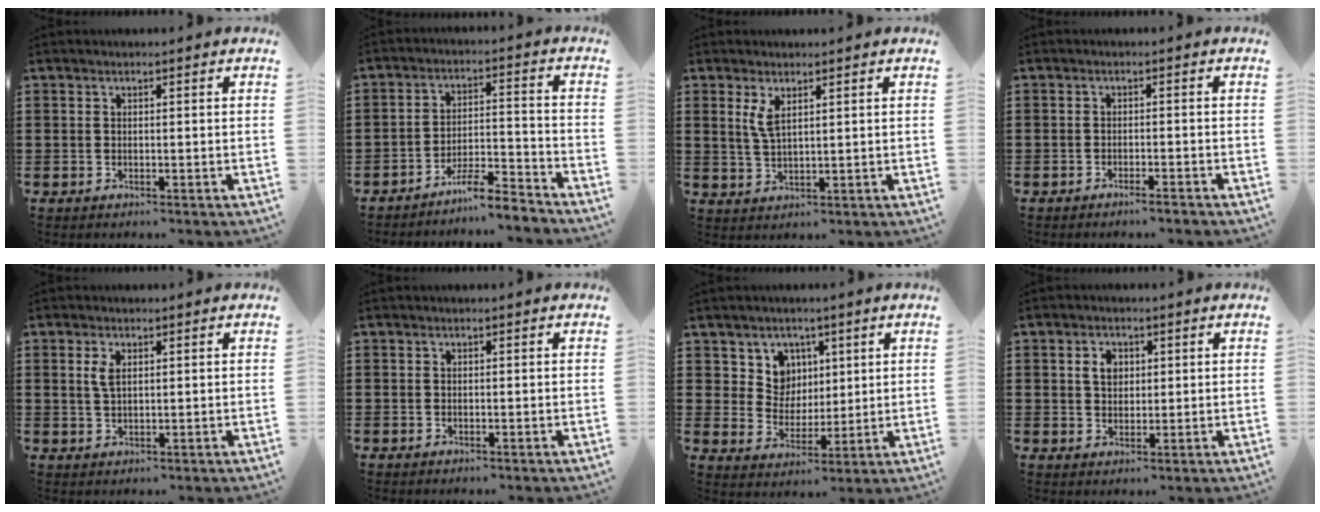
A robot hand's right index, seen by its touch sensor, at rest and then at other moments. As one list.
[{"total": 6.1, "force": [-5.7, 0.4, 2.3], "torque": [-0.044, 0.003, -0.110]}, {"total": 3.2, "force": [1.6, 1.2, 2.6], "torque": [-0.055, 0.005, 0.027]}, {"total": 1.5, "force": [-1.3, -0.1, 0.6], "torque": [-0.012, 0.001, -0.026]}, {"total": 2.5, "force": [0.9, 1.2, 2.1], "torque": [-0.046, 0.004, 0.015]}, {"total": 0.0}, {"total": 6.4, "force": [3.1, 5.4, 1.2], "torque": [-0.040, 0.001, 0.056]}, {"total": 3.3, "force": [0.9, 2.4, 2.0], "torque": [-0.048, 0.011, 0.014]}]